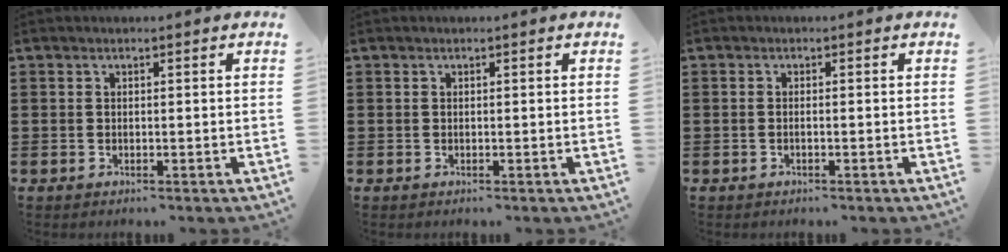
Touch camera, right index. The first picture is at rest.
{"total": 0.0}
{"total": 0.6, "force": [-0.4, -0.1, 0.5], "torque": [-0.010, -0.003, -0.007]}